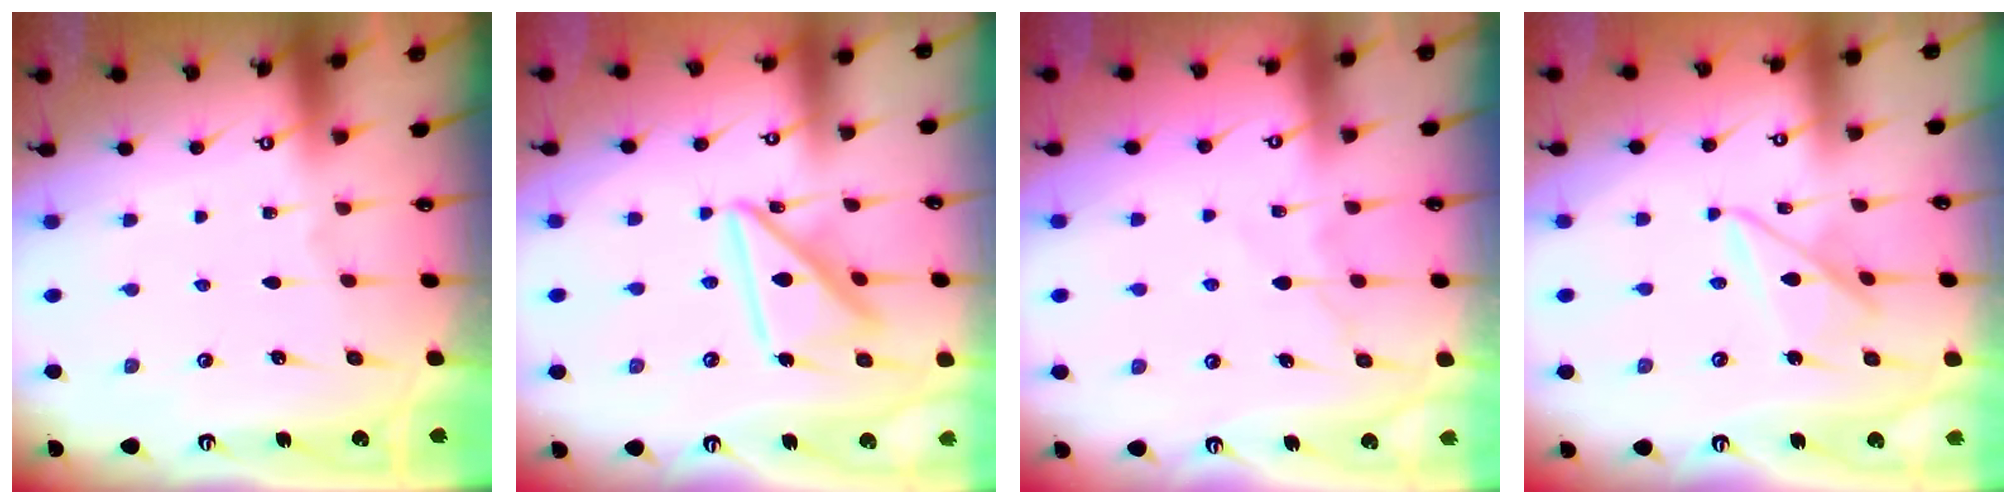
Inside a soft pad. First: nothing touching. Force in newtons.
{"total": 14.9, "press": 14.9, "slide": 1.4}
{"total": 6.7, "press": 6.6, "slide": 1.0}
{"total": 8.7, "press": 8.7, "slide": 0.6}